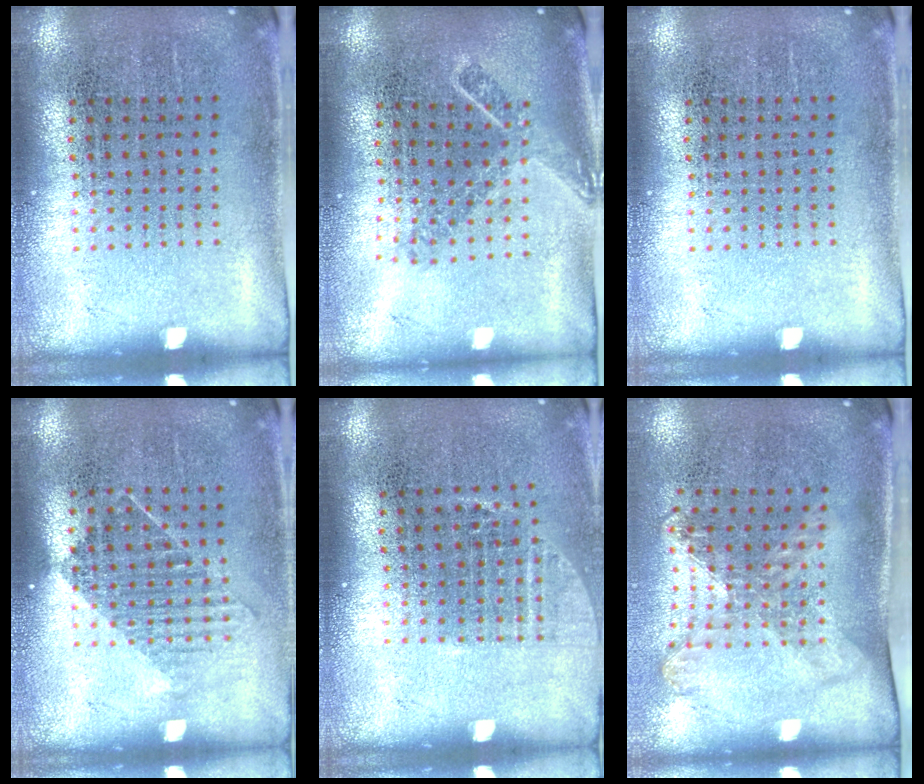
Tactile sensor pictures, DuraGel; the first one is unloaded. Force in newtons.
{"total": 1.7, "press": 1.3, "slide": 1.1}
{"total": 0.0}
{"total": 1.2, "press": 1.0, "slide": 0.7}
{"total": 1.0, "press": 0.9, "slide": 0.5}
{"total": 1.6, "press": 1.2, "slide": 1.0}